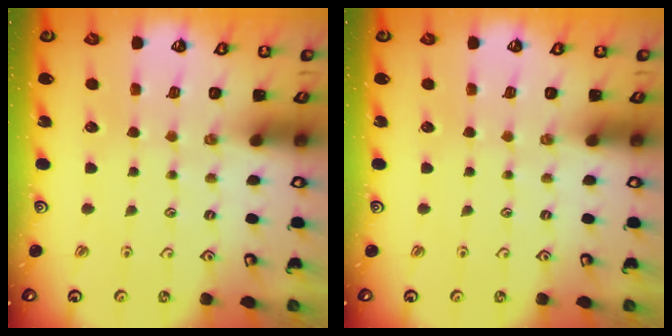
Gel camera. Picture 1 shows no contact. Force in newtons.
{"total": 0.0}